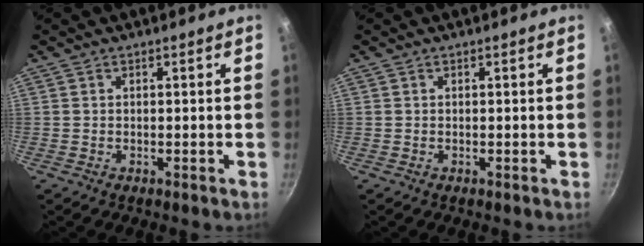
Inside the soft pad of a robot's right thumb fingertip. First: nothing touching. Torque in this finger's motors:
{"motor_torque": [-0.01, -0.01, 0.00, 0.00, 0.00]}